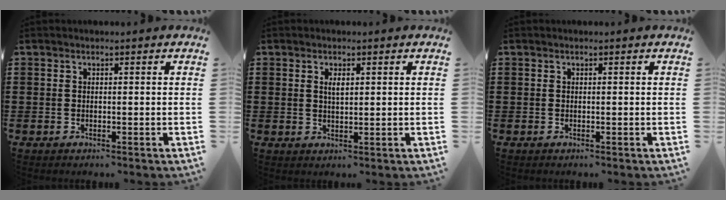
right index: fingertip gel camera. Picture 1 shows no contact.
{"total": 1.9, "force": [0.6, 0.7, 1.6], "torque": [-0.034, 0.003, 0.010]}
{"total": 0.0}